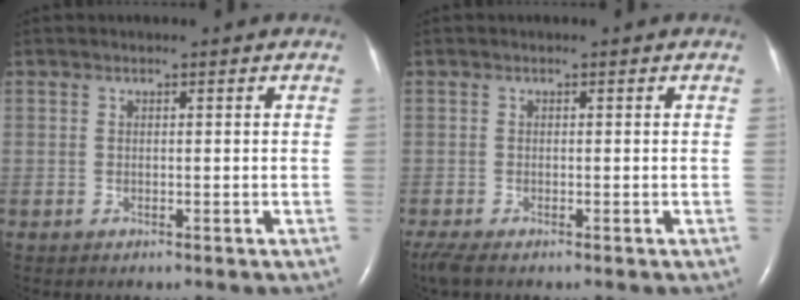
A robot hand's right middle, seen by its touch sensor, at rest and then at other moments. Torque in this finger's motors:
{"motor_torque": [0.60, -0.76, 0.08, 0.05]}